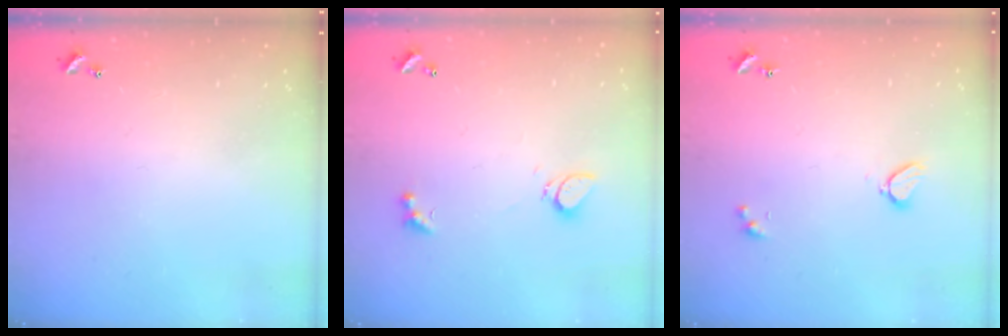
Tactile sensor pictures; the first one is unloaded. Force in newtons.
{"total": 2.4, "press": 2.4, "slide": 0.5}
{"total": 1.8, "press": 1.7, "slide": 0.4}